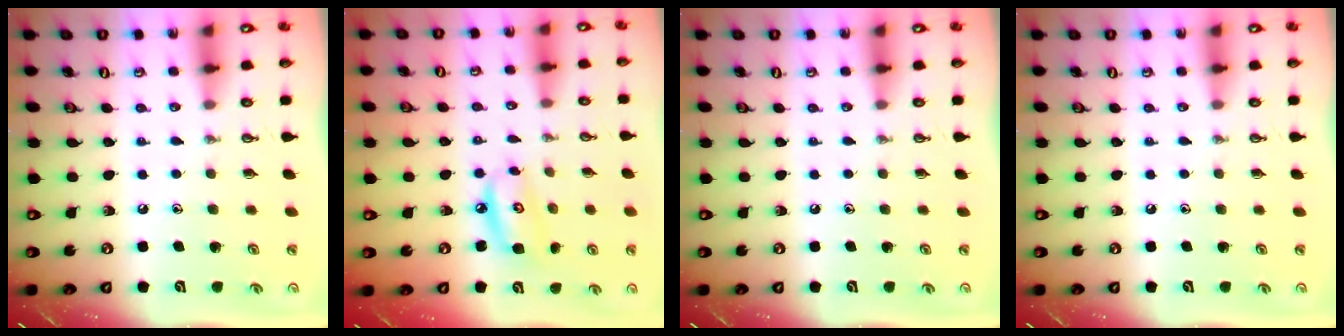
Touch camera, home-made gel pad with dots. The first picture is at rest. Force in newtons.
{"total": 7.8, "press": 7.8, "slide": 0.8}
{"total": 0.0}
{"total": 0.0}